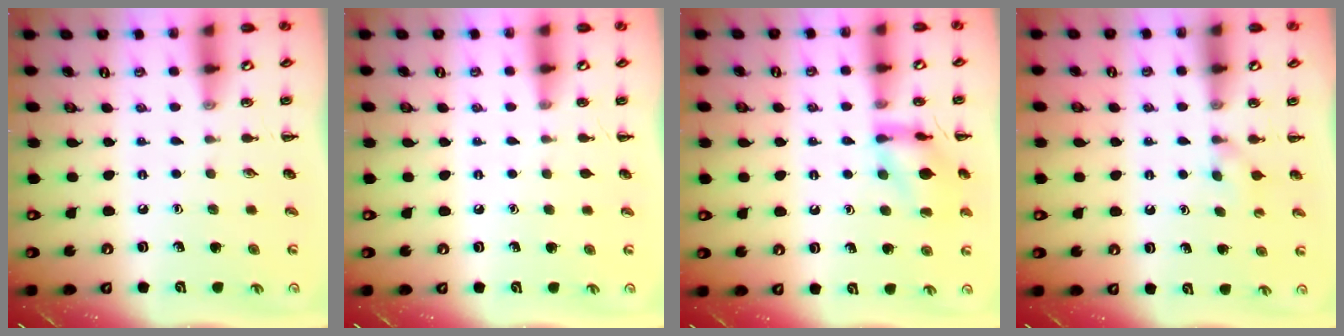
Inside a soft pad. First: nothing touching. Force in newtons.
{"total": 0.0}
{"total": 11.5, "press": 11.5, "slide": 0.4}
{"total": 2.9, "press": 2.7, "slide": 1.2}